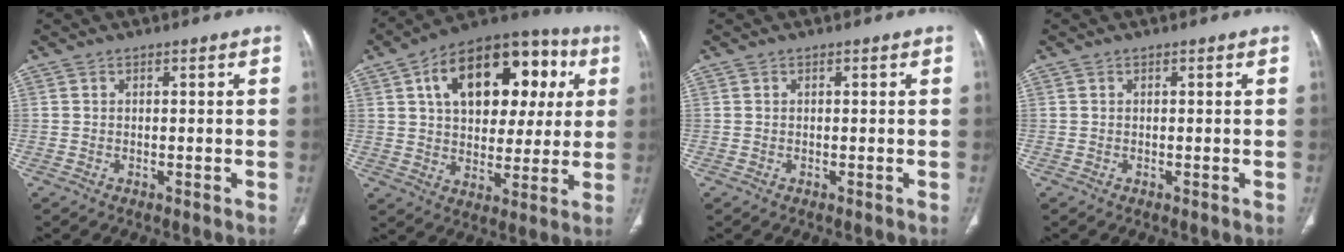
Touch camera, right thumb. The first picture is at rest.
{"total": 23.6, "force": [7.2, 14.1, 17.5], "torque": [-0.224, 0.021, 0.105]}
{"total": 0.0}
{"total": 0.0}